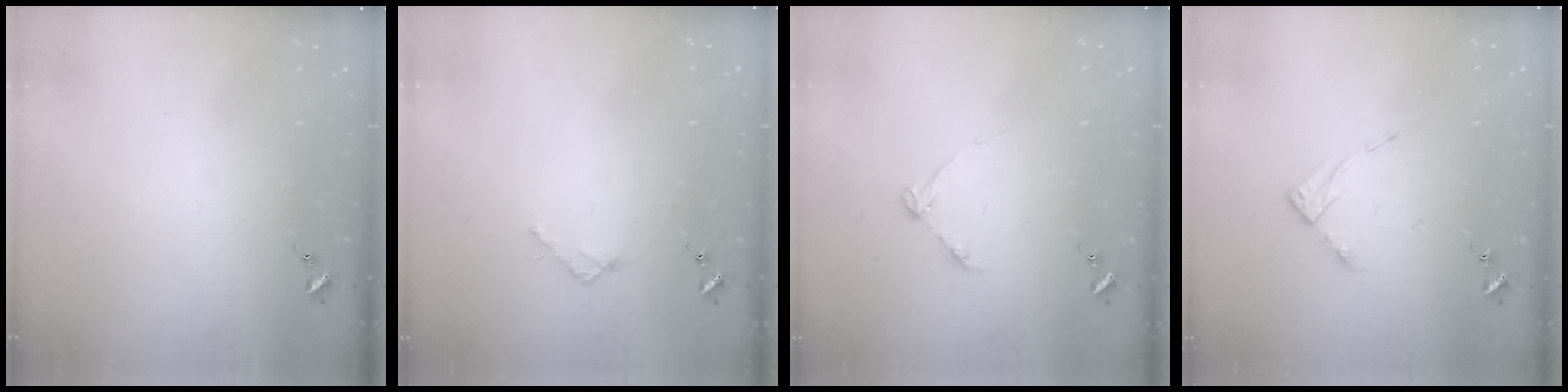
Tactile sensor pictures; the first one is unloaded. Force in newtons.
{"total": 2.4, "press": 2.3, "slide": 0.3}
{"total": 4.0, "press": 4.0, "slide": 0.5}
{"total": 2.8, "press": 2.8, "slide": 0.4}